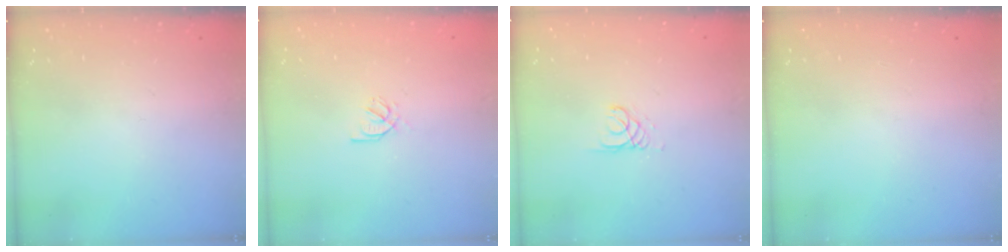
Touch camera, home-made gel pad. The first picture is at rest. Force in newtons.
{"total": 2.2, "press": 2.2, "slide": 0.0}
{"total": 1.1, "press": 1.1, "slide": 0.1}
{"total": 0.0}